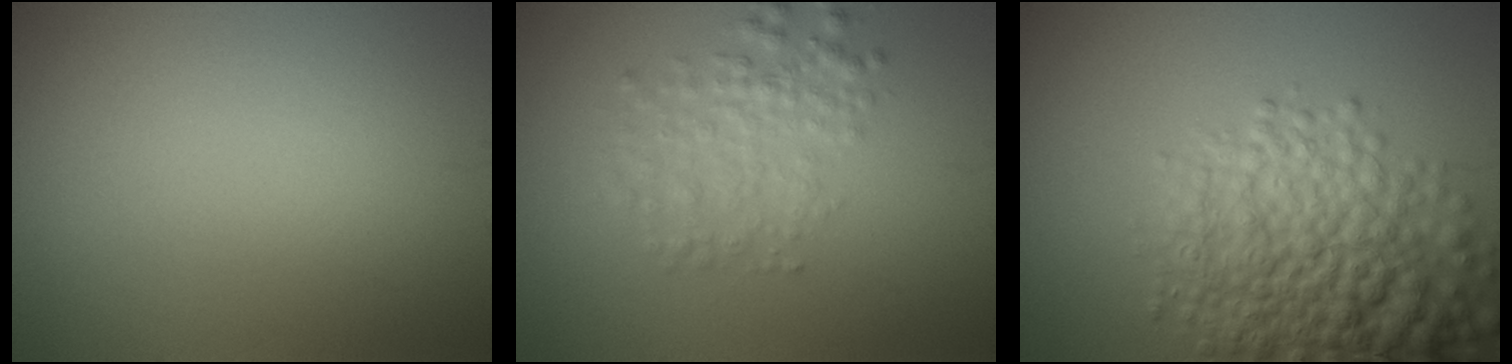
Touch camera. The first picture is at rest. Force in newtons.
{"total": 2.9, "press": 2.9, "slide": 0.1}
{"total": 8.6, "press": 8.6, "slide": 0.3}